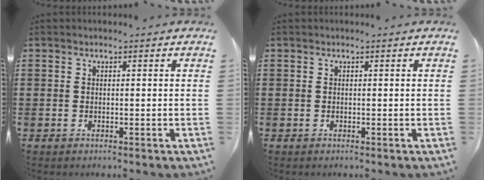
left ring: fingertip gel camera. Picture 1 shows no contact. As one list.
[{"total": 0.0}]